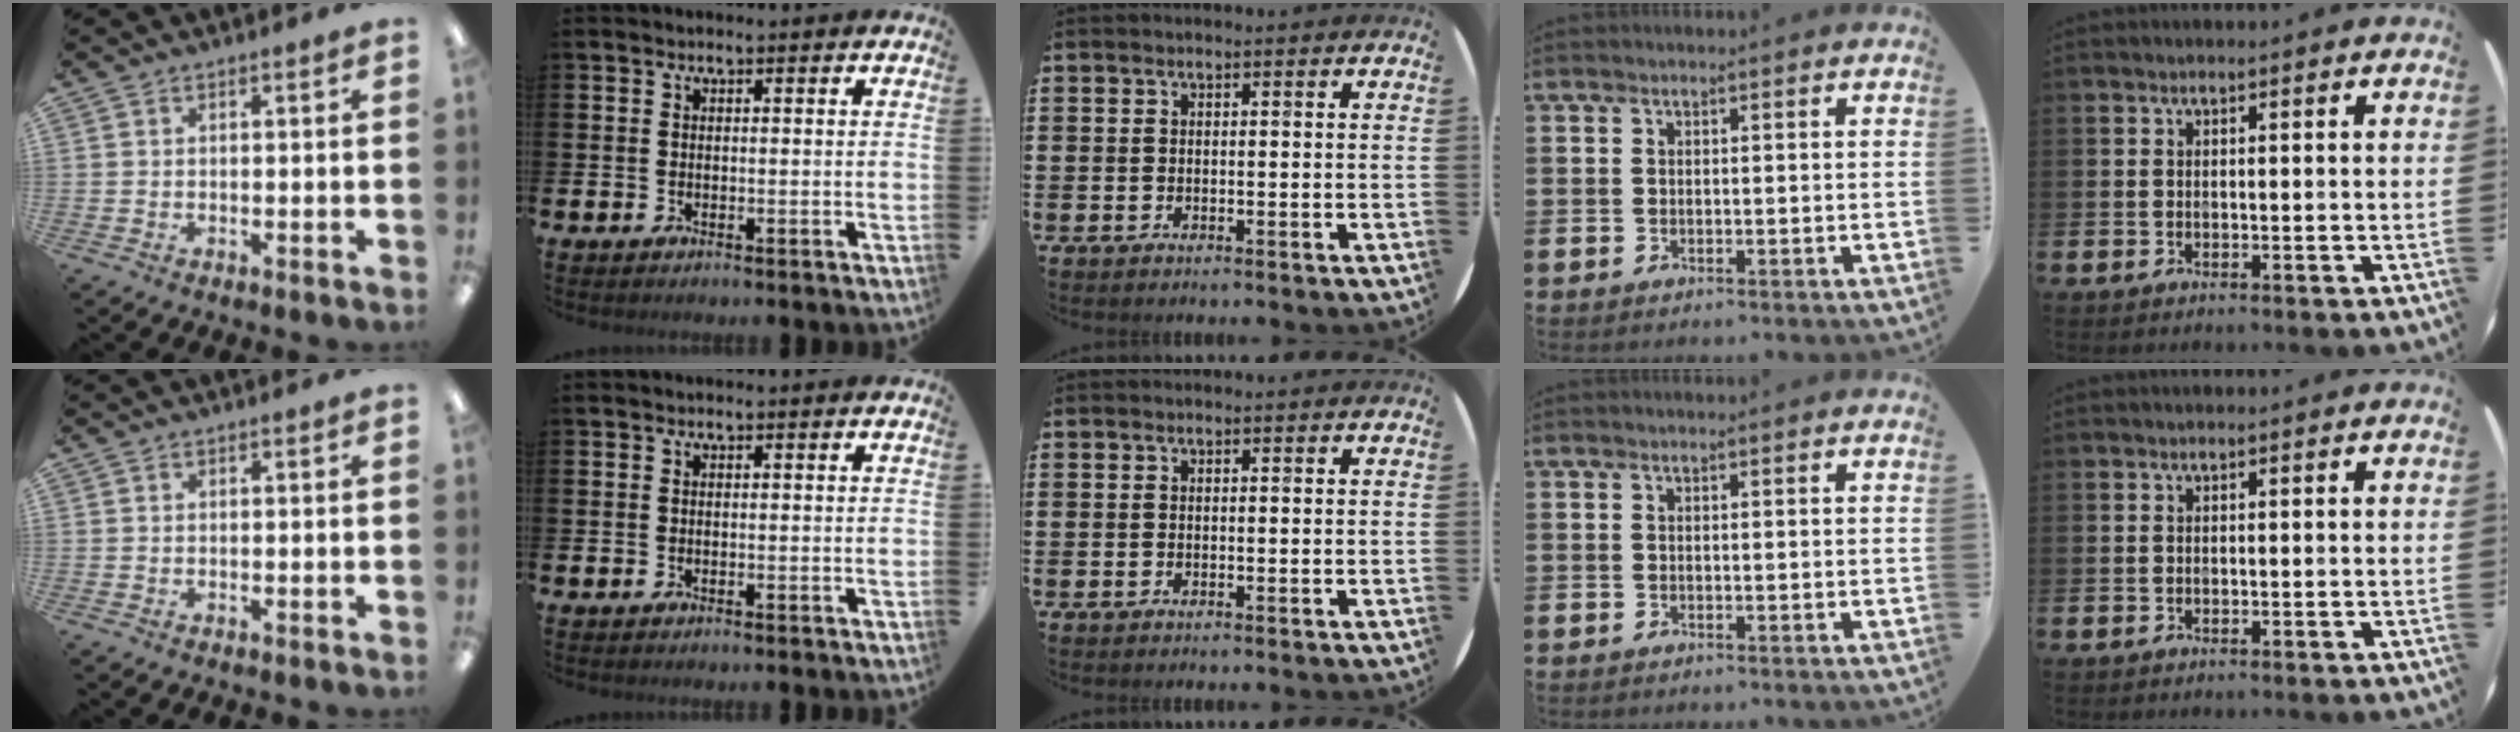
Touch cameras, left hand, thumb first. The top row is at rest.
{}